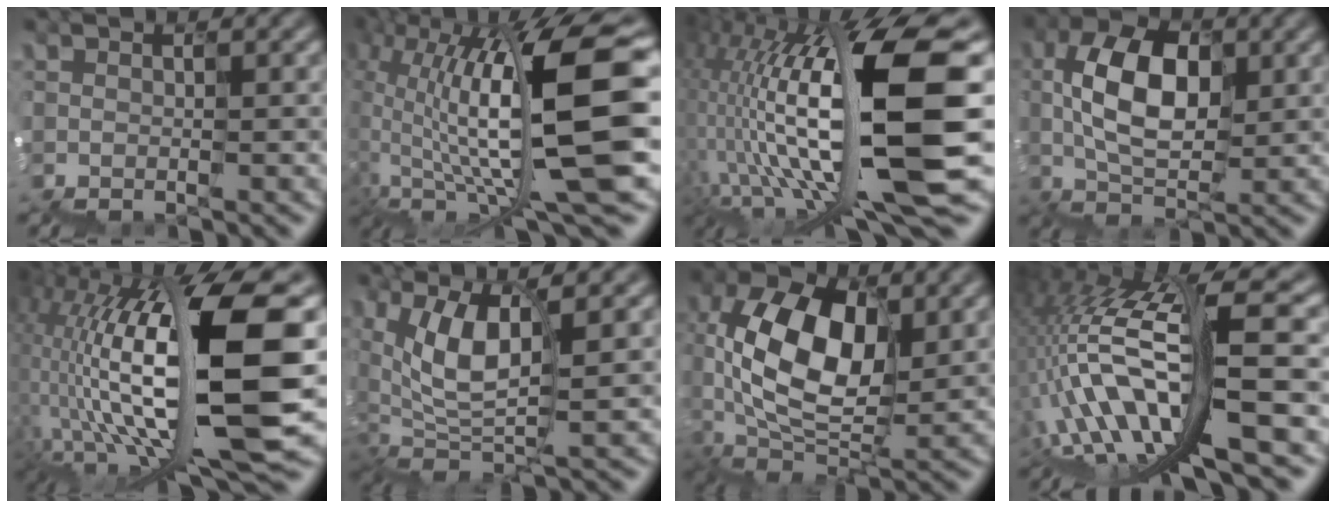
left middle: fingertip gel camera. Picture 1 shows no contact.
{"total": 13.2, "force": [3.3, 4.3, 12.0], "torque": [-0.250, 0.002, 0.077]}
{"total": 13.8, "force": [-0.4, 3.1, 13.4], "torque": [-0.270, 0.020, 0.001]}
{"total": 5.3, "force": [0.8, 3.2, 4.1], "torque": [-0.091, 0.016, 0.007]}
{"total": 14.1, "force": [0.6, 4.3, 13.4], "torque": [-0.279, 0.019, 0.020]}
{"total": 5.2, "force": [0.8, 2.5, 4.5], "torque": [-0.124, -0.001, 0.009]}
{"total": 7.3, "force": [0.7, 4.6, 5.7], "torque": [-0.138, 0.008, 0.008]}
{"total": 11.2, "force": [-2.6, 3.0, 10.4], "torque": [-0.223, 0.023, -0.041]}